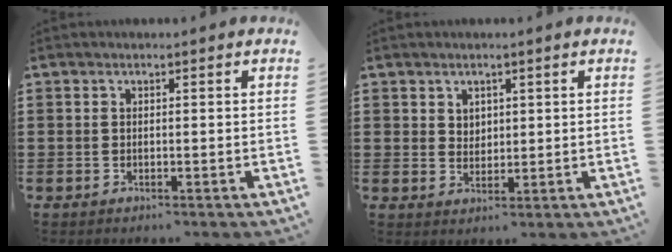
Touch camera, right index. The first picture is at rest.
{"total": 2.3, "force": [1.4, 1.8, 0.4], "torque": [-0.014, 0.008, 0.026]}